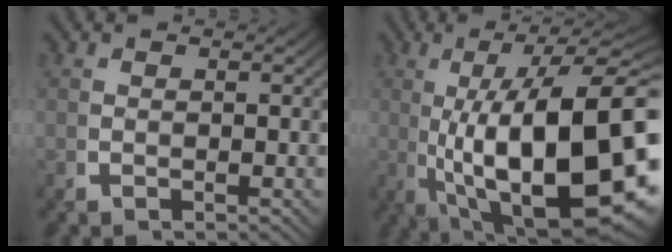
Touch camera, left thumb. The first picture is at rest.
{"total": 23.1, "force": [-2.5, 12.5, 19.2], "torque": [-0.331, -0.073, 0.013]}